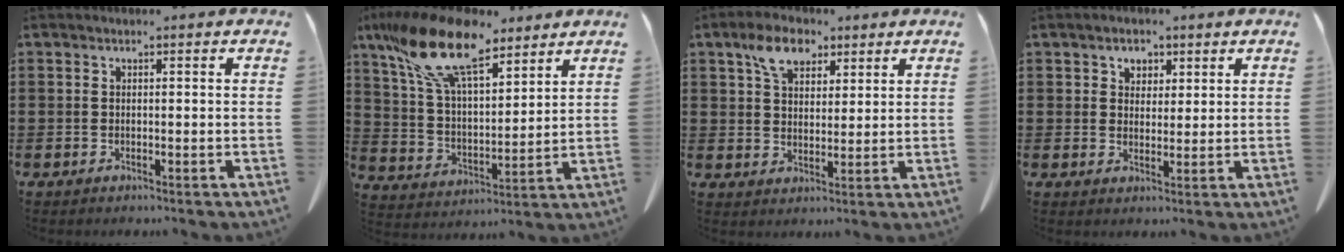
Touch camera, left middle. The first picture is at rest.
{"total": 15.7, "force": [10.8, 5.8, 9.8], "torque": [-0.233, -0.033, 0.191]}
{"total": 7.1, "force": [4.4, 4.1, 3.7], "torque": [-0.075, 0.007, 0.079]}
{"total": 2.7, "force": [1.6, 2.1, 0.4], "torque": [-0.011, 0.009, 0.026]}